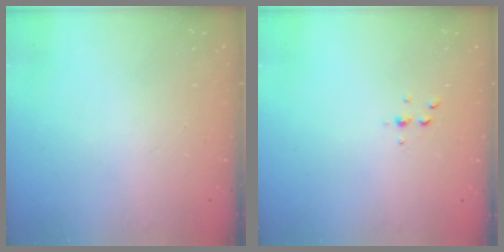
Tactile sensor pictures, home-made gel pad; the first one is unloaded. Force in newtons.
{"total": 2.5, "press": 2.4, "slide": 0.2}